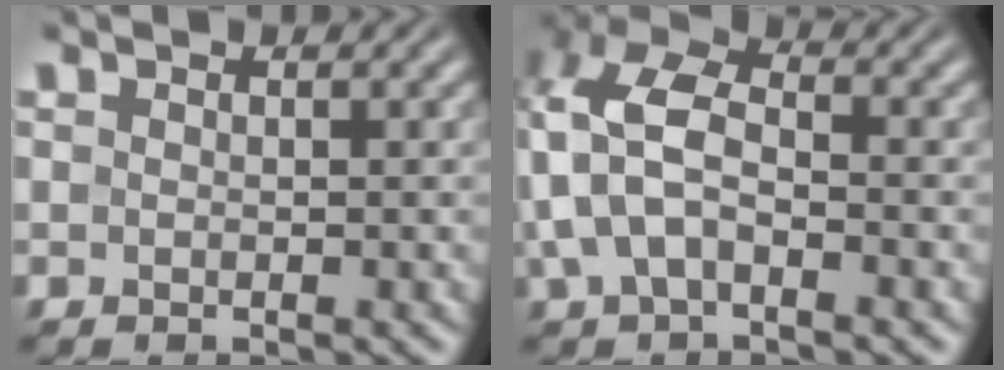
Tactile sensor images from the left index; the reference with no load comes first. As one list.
[{"total": 7.3, "force": [-0.7, 4.4, 5.8], "torque": [-0.136, 0.020, -0.027]}]